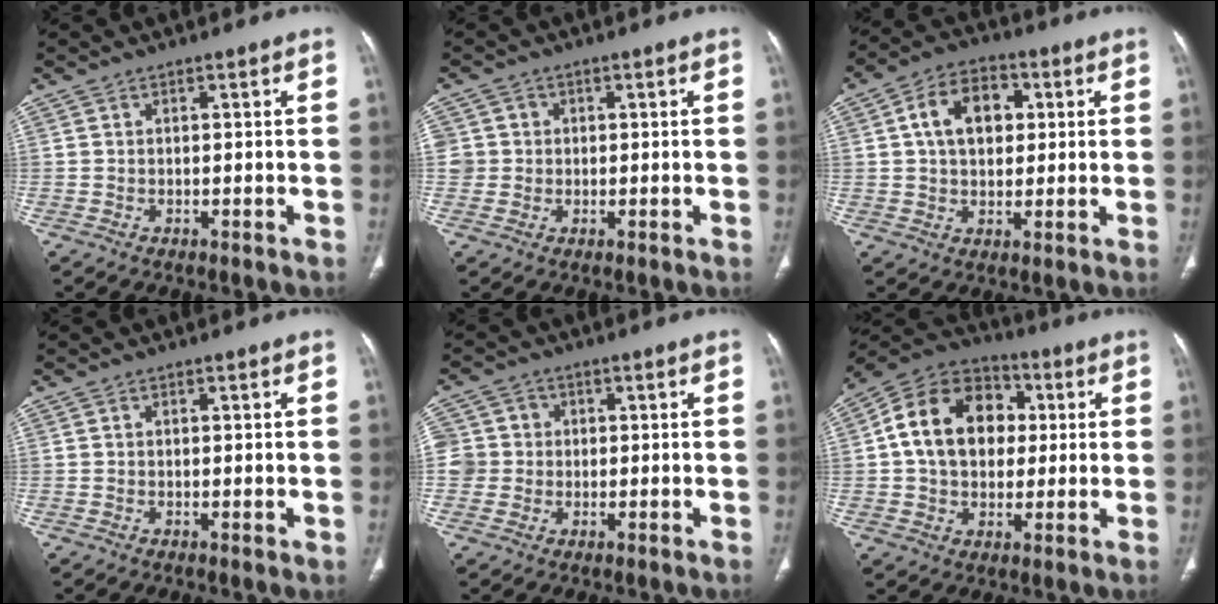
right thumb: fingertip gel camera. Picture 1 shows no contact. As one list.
[{"total": 4.1, "force": [0.4, 4.0, 0.5], "torque": [0.014, 0.008, 0.010]}, {"total": 10.9, "force": [2.4, 7.5, 7.5], "torque": [-0.103, 0.010, 0.035]}, {"total": 0.5, "force": [0.0, 0.1, 0.5], "torque": [-0.012, -0.004, 0.000]}, {"total": 5.9, "force": [0.0, 5.8, 1.1], "torque": [0.001, 0.013, -0.002]}, {"total": 17.1, "force": [2.3, 12.8, 11.1], "torque": [-0.163, 0.023, 0.030]}]